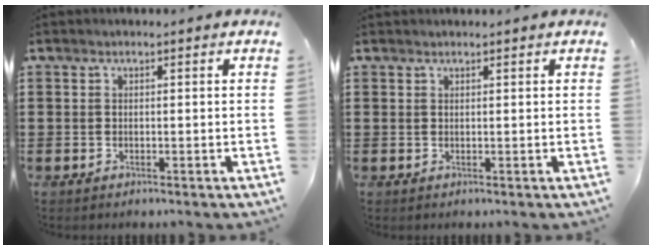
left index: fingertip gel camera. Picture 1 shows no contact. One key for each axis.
{"total": 0.6, "fx": 0.6, "fy": 0.0, "fz": 0.1, "tx": -0.003, "ty": -0.001, "tz": 0.013}